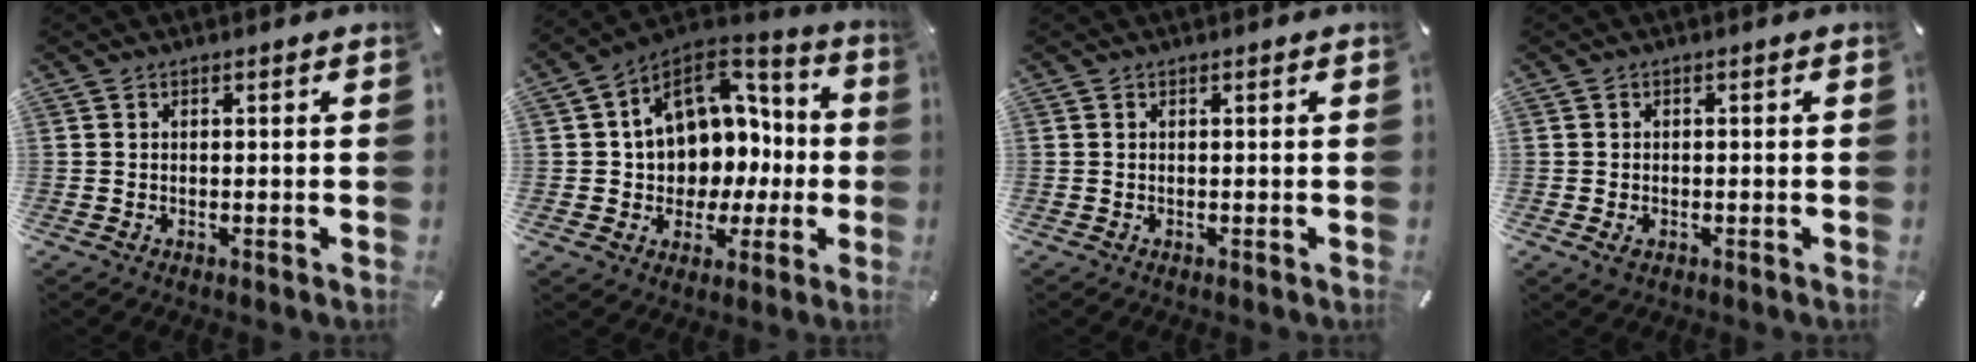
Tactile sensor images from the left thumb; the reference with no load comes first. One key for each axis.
{"total": 14.1, "fx": 3.2, "fy": 12.0, "fz": 6.7, "tx": -0.103, "ty": -0.022, "tz": 0.067}
{"total": 0.0}
{"total": 1.8, "fx": -0.6, "fy": 1.3, "fz": 1.0, "tx": -0.018, "ty": 0.003, "tz": -0.011}